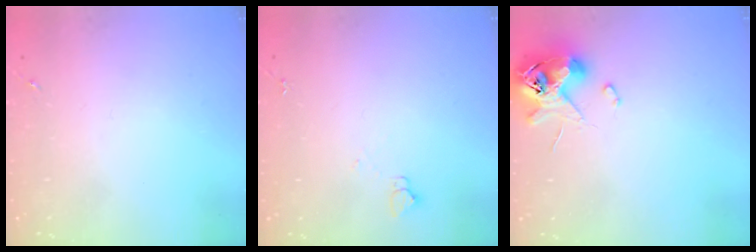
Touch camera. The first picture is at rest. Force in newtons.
{"total": 3.1, "press": 3.0, "slide": 0.3}
{"total": 11.8, "press": 11.6, "slide": 1.9}